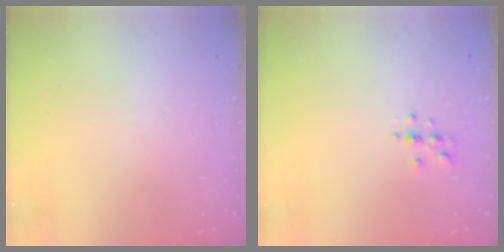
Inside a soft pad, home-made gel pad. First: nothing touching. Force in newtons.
{"total": 3.0, "press": 3.0, "slide": 0.4}